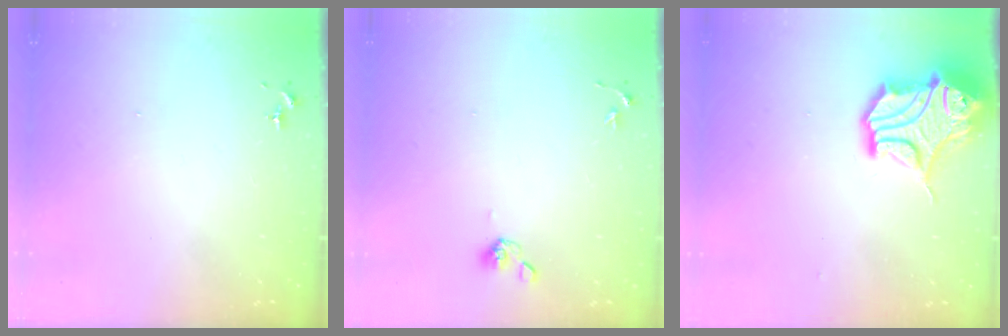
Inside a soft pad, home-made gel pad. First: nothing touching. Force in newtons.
{"total": 5.8, "press": 5.5, "slide": 1.8}
{"total": 15.4, "press": 15.2, "slide": 2.4}